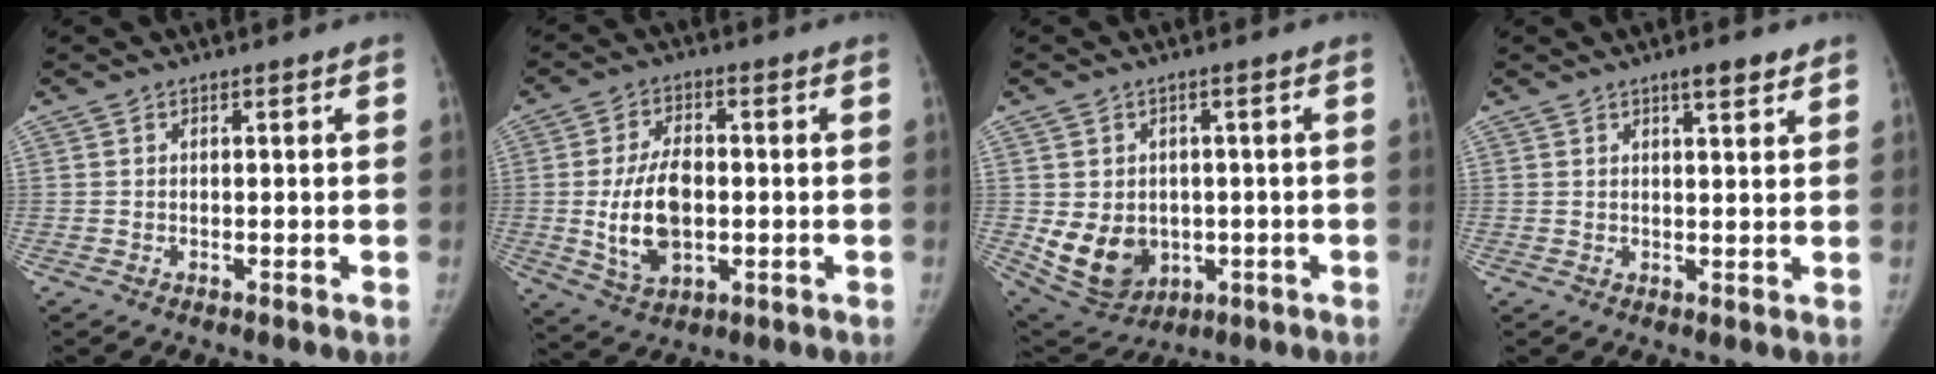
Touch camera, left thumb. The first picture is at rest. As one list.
[{"total": 11.3, "force": [-1.1, 6.5, 9.1], "torque": [-0.157, 0.003, -0.012]}, {"total": 11.1, "force": [-1.8, 8.9, 6.4], "torque": [-0.084, -0.004, 0.000]}, {"total": 3.9, "force": [2.6, 1.0, 2.7], "torque": [-0.028, -0.014, 0.038]}]